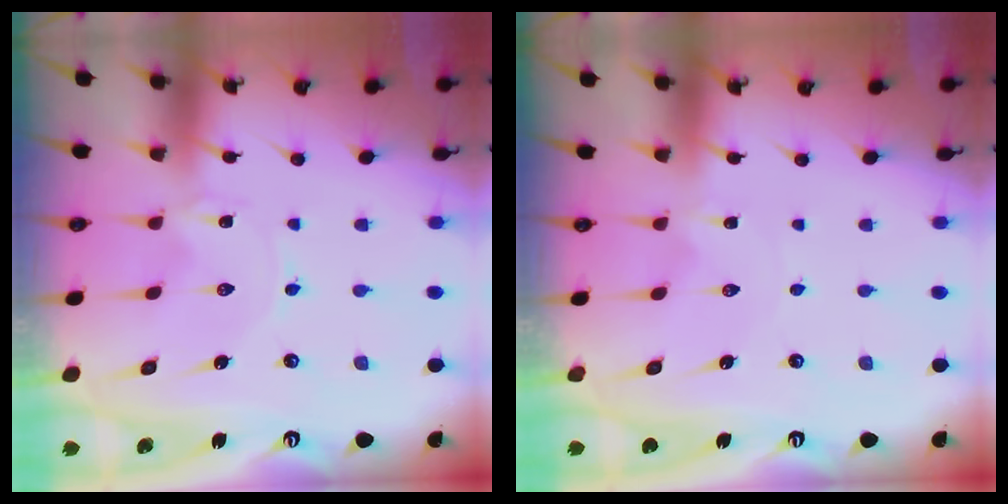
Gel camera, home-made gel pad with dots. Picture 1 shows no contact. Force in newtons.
{"total": 0.7, "press": 0.7, "slide": 0.1}